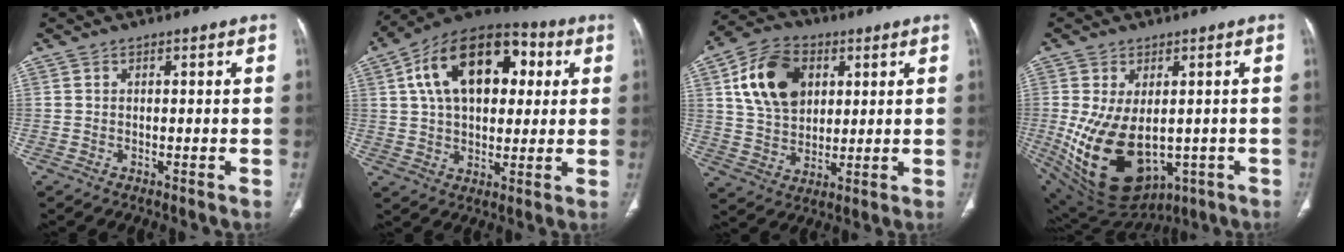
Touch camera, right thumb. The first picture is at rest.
{"total": 21.4, "force": [5.8, 12.9, 16.1], "torque": [-0.230, 0.016, 0.083]}
{"total": 14.3, "force": [4.6, 10.1, 9.1], "torque": [-0.139, -0.004, 0.083]}
{"total": 17.4, "force": [-2.7, 10.8, 13.4], "torque": [-0.244, -0.015, -0.005]}